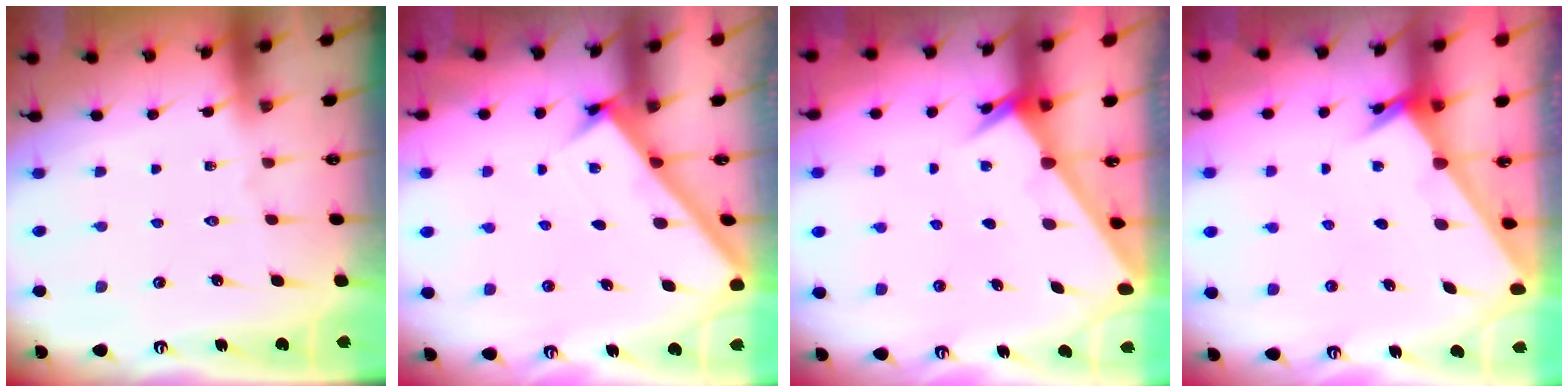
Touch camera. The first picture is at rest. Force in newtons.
{"total": 2.5, "press": 2.5, "slide": 0.3}
{"total": 1.8, "press": 1.8, "slide": 0.0}
{"total": 2.3, "press": 2.2, "slide": 0.2}